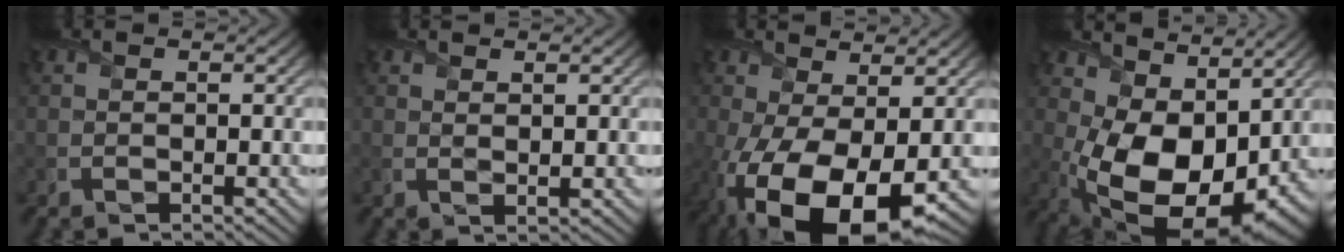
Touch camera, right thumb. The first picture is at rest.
{"total": 1.2, "force": [1.0, 0.2, 0.6], "torque": [-0.015, -0.004, 0.021]}
{"total": 14.9, "force": [-4.8, 7.6, 11.8], "torque": [-0.259, -0.053, -0.063]}
{"total": 16.0, "force": [1.2, 10.1, 12.3], "torque": [-0.226, -0.038, 0.045]}